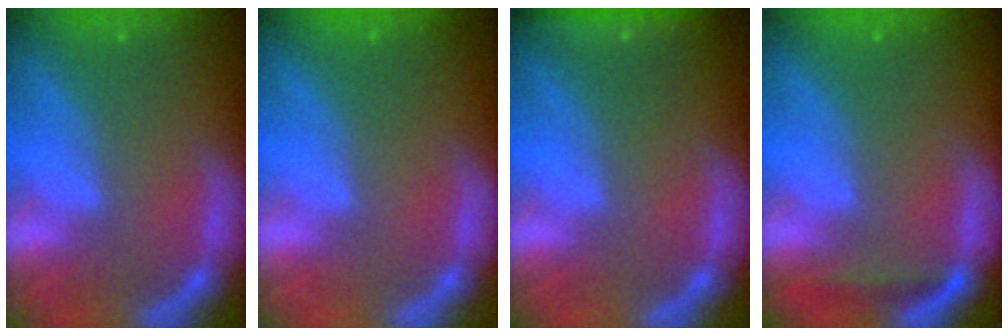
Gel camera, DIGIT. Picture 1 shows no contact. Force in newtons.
{"total": 0.0}
{"total": 3.0}
{"total": 1.9}